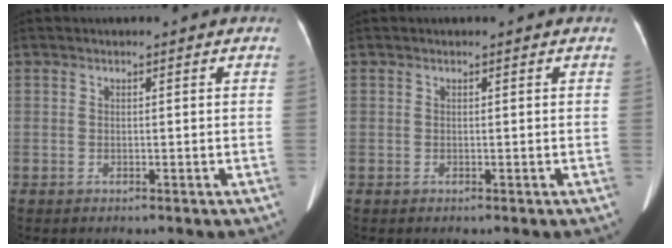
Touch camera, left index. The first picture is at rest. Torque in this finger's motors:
{"motor_torque": [0.02, 0.02, 0.00, 0.00]}